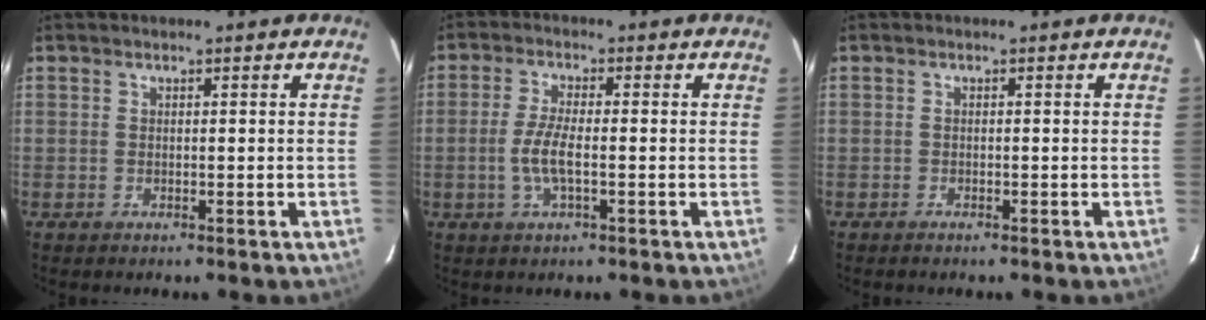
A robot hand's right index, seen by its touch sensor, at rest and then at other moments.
{"total": 5.3, "force": [-1.3, 1.3, 5.0], "torque": [-0.104, -0.003, -0.026]}
{"total": 0.5, "force": [-0.5, 0.1, 0.2], "torque": [-0.003, -0.001, -0.010]}